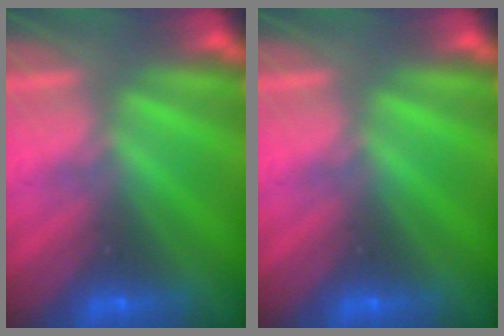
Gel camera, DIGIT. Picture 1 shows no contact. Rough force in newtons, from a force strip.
{"total": 0.0}